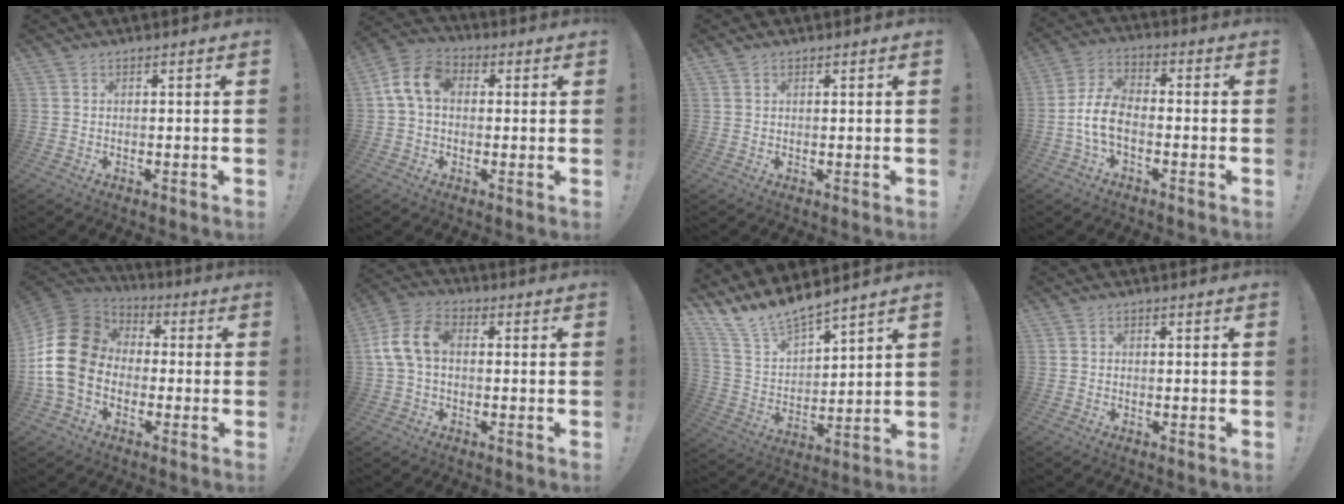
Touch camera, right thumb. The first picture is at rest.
{"total": 10.1, "force": [1.8, 7.0, 7.1], "torque": [-0.142, 0.017, 0.038]}
{"total": 0.7, "force": [0.5, 0.5, 0.1], "torque": [0.001, -0.002, 0.009]}
{"total": 9.3, "force": [-3.0, 5.3, 7.1], "torque": [-0.152, 0.013, -0.052]}
{"total": 17.8, "force": [-1.0, 13.9, 11.0], "torque": [-0.203, 0.023, -0.008]}
{"total": 10.5, "force": [0.7, 6.8, 8.0], "torque": [-0.164, 0.011, 0.016]}
{"total": 11.2, "force": [10.7, 2.2, 2.6], "torque": [-0.075, -0.093, 0.197]}
{"total": 0.7, "force": [-0.2, 0.6, 0.2], "torque": [-0.002, 0.003, -0.004]}